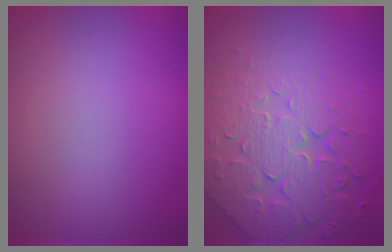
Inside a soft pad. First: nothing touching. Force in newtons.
{"total": 6.9, "press": 5.7, "slide": 3.9}